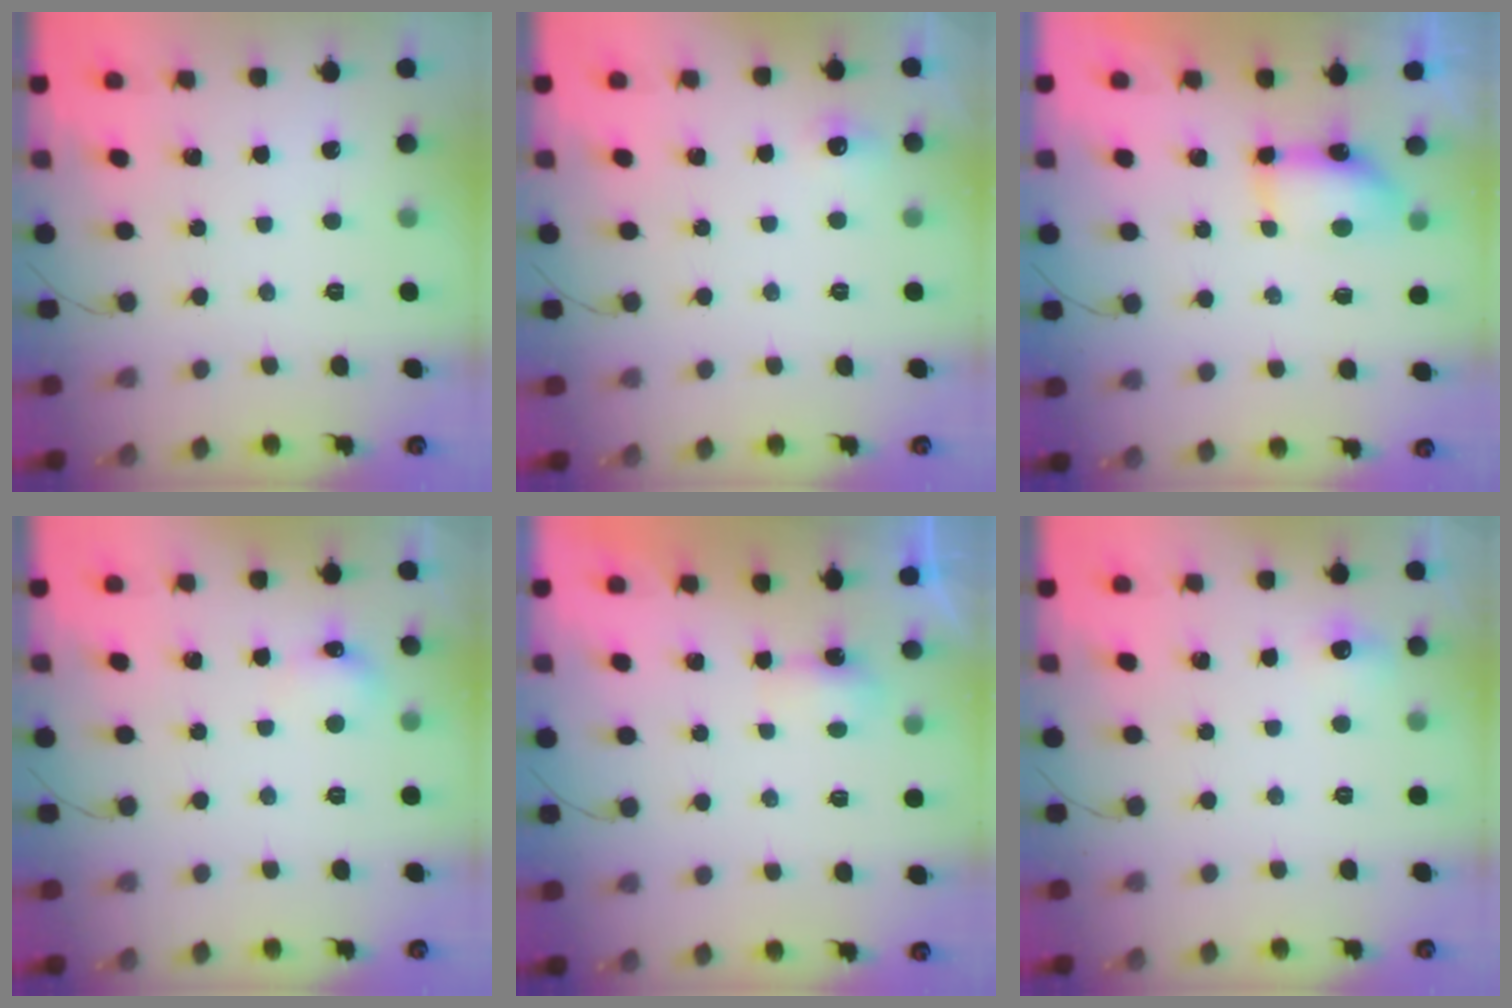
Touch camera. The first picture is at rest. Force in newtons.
{"total": 5.0, "press": 4.8, "slide": 1.4}
{"total": 5.8, "press": 5.8, "slide": 0.7}
{"total": 6.3, "press": 6.1, "slide": 1.5}
{"total": 3.8, "press": 3.5, "slide": 1.5}
{"total": 5.9, "press": 5.6, "slide": 1.8}